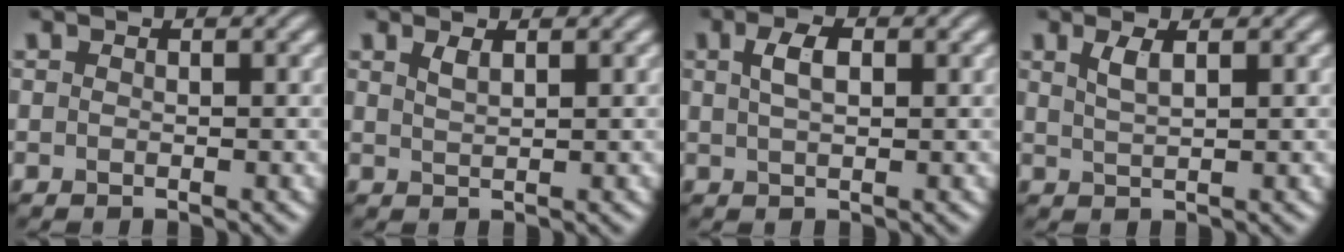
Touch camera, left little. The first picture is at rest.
{"total": 1.2, "force": [0.8, 0.3, 0.8], "torque": [-0.017, 0.001, 0.016]}
{"total": 2.5, "force": [0.9, 1.2, 2.1], "torque": [-0.041, 0.005, 0.015]}
{"total": 1.7, "force": [0.9, 0.5, 1.4], "torque": [-0.028, 0.001, 0.018]}